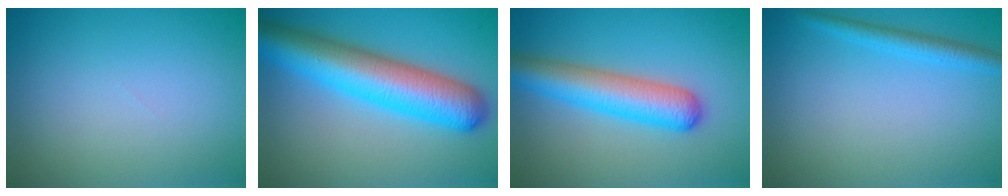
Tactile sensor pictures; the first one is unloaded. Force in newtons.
{"total": 10.4, "press": 10.4, "slide": 0.2}
{"total": 6.3, "press": 6.3, "slide": 0.2}
{"total": 2.2, "press": 2.2, "slide": 0.1}